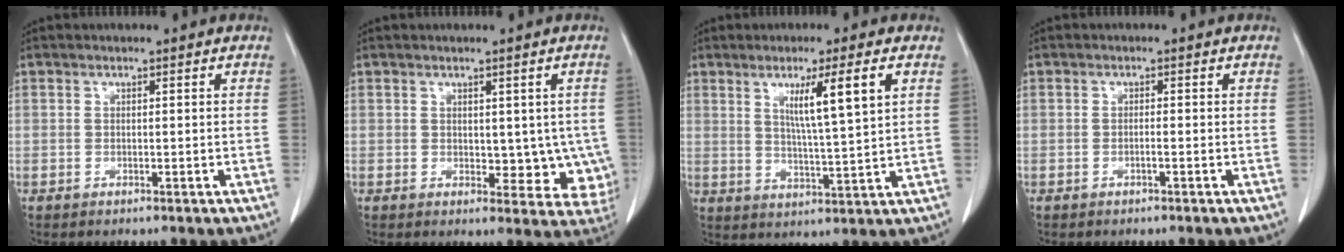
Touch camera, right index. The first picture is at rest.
{"total": 7.1, "force": [0.2, 4.4, 5.6], "torque": [-0.036, -0.004, 0.010]}
{"total": 8.5, "force": [3.4, -0.6, 7.8], "torque": [-0.128, -0.010, 0.059]}
{"total": 0.7, "force": [-0.3, -0.1, 0.7], "torque": [-0.012, 0.001, -0.006]}